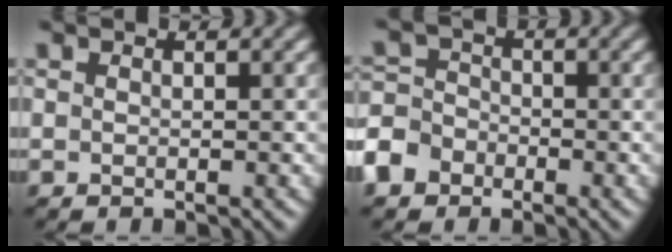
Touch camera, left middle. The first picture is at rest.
{"total": 4.7, "force": [-2.8, 3.5, 1.5], "torque": [-0.024, -0.004, -0.062]}